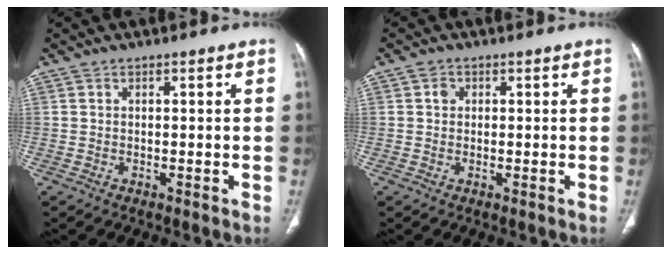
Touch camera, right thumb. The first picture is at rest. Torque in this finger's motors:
{"motor_torque": [0.12, 0.23, 0.19, 0.33, -0.02]}